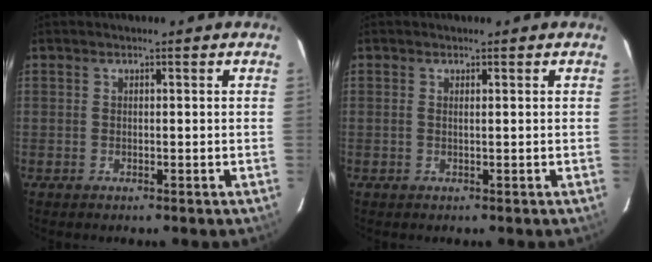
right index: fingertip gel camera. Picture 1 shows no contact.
{"total": 0.5, "force": [0.2, -0.2, 0.4], "torque": [-0.011, 0.000, 0.003]}